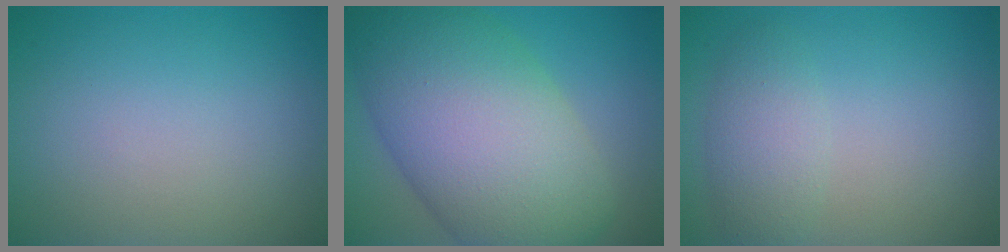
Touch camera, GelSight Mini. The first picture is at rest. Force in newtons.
{"total": 14.0, "press": 14.0, "slide": 0.2}
{"total": 2.7, "press": 2.7, "slide": 0.2}